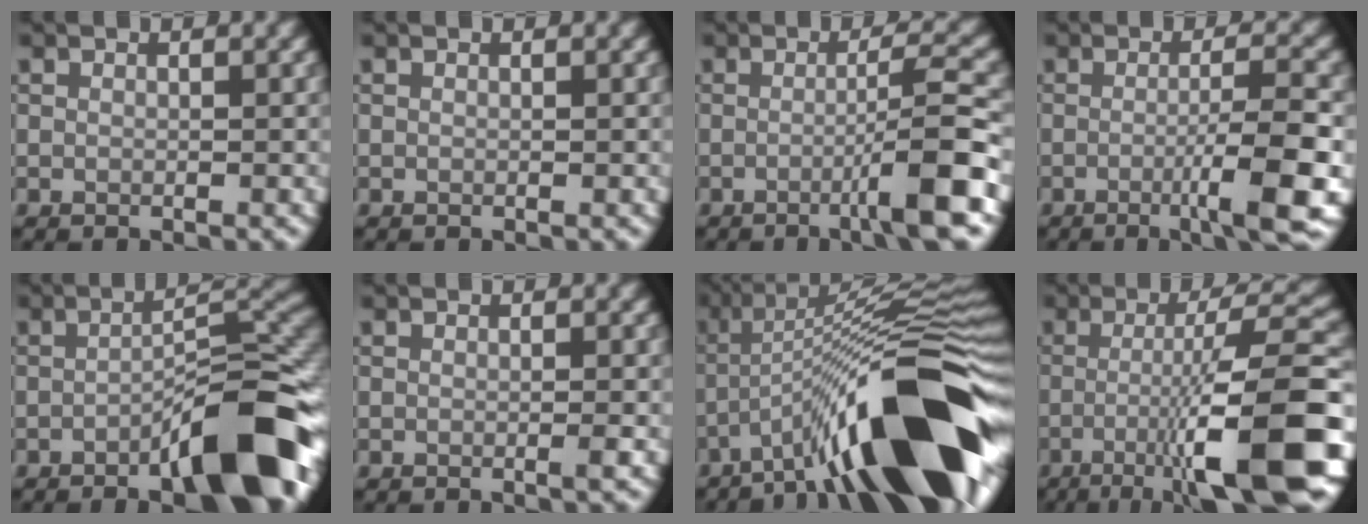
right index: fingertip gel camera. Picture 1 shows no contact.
{"total": 0.0}
{"total": 5.7, "force": [-2.1, 0.3, 5.4], "torque": [-0.073, 0.014, -0.049]}
{"total": 6.6, "force": [-2.1, 0.8, 6.2], "torque": [-0.087, 0.009, -0.041]}
{"total": 9.7, "force": [-4.9, 2.2, 8.1], "torque": [-0.106, 0.023, -0.082]}
{"total": 0.6, "force": [-0.2, 0.0, 0.6], "torque": [-0.008, 0.001, -0.005]}
{"total": 17.5, "force": [-8.1, 4.2, 14.9], "torque": [-0.218, 0.023, -0.141]}
{"total": 13.1, "force": [-4.8, 2.1, 12.0], "torque": [-0.168, 0.015, -0.073]}